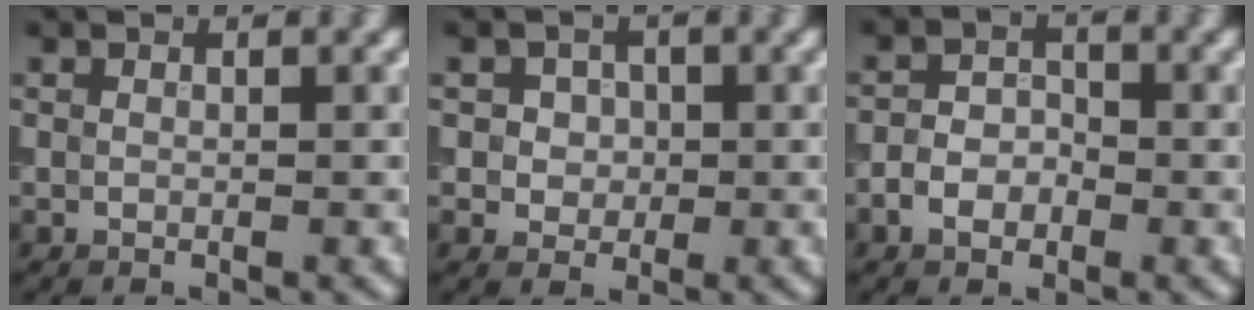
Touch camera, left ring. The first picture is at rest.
{"total": 2.6, "force": [0.5, 2.3, 1.3], "torque": [-0.022, 0.004, 0.006]}
{"total": 2.8, "force": [-1.4, 1.9, 1.5], "torque": [-0.020, 0.005, -0.032]}